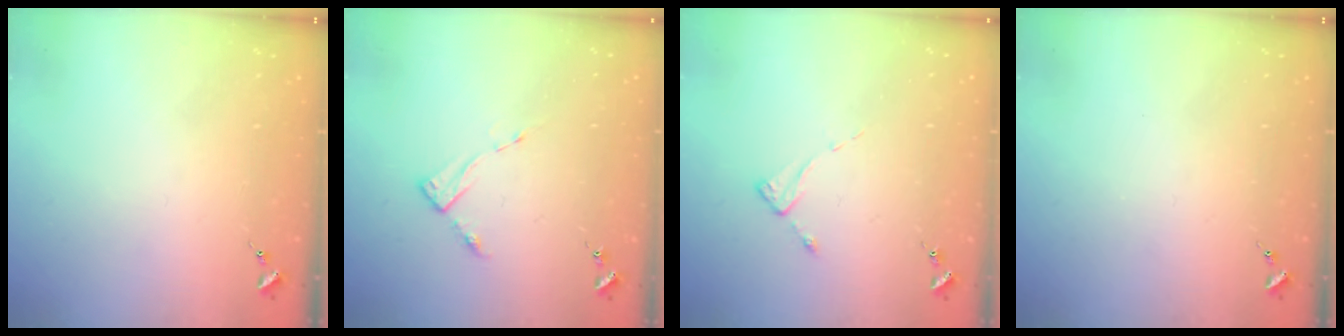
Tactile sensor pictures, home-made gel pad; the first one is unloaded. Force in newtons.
{"total": 2.8, "press": 2.8, "slide": 0.4}
{"total": 2.6, "press": 2.6, "slide": 0.2}
{"total": 0.0}